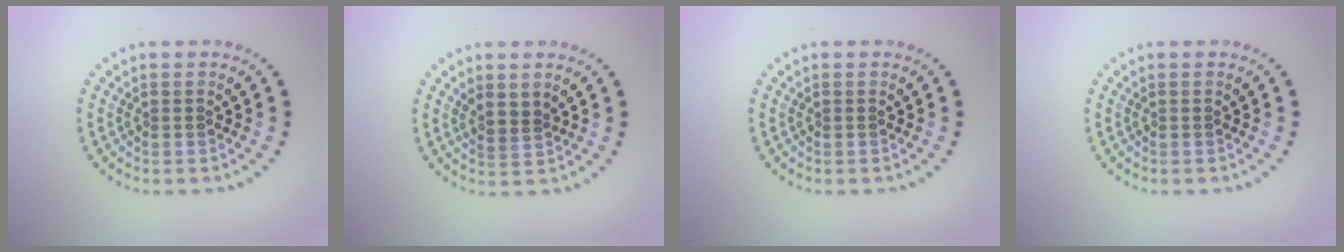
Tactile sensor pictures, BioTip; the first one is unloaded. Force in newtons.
{"total": 1.3, "press": 1.1, "slide": 0.7}
{"total": 0.0}
{"total": 0.0}